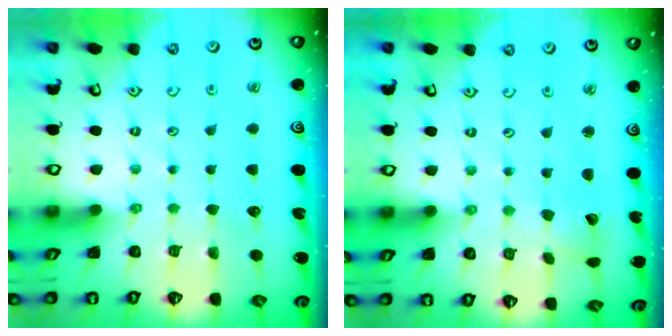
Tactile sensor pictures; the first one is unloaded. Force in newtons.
{"total": 1.9, "press": 1.9, "slide": 0.2}